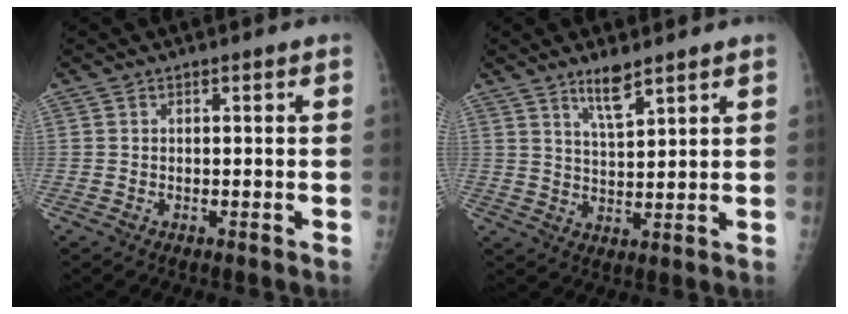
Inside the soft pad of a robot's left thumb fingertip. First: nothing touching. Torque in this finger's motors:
{"motor_torque": [1.09, 0.43, 0.54, -0.49, 0.07]}